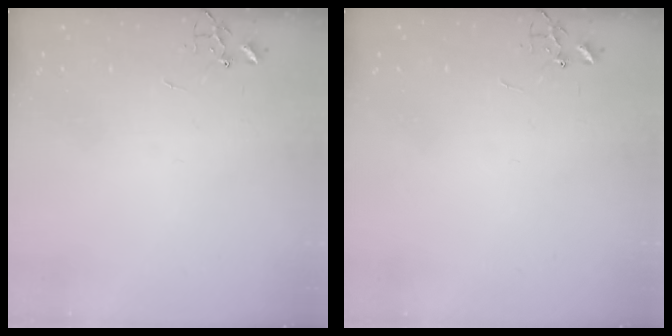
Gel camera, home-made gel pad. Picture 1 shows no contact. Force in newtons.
{"total": 0.0}